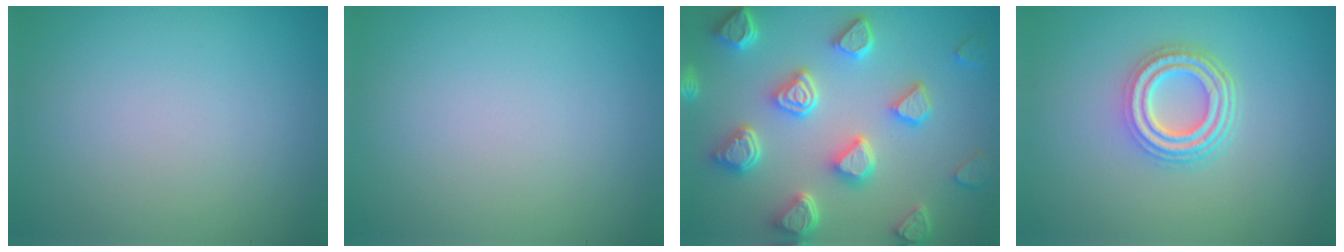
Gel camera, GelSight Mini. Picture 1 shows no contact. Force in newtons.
{"total": 0.0}
{"total": 7.0, "press": 5.7, "slide": 4.1}
{"total": 4.6, "press": 3.3, "slide": 3.2}